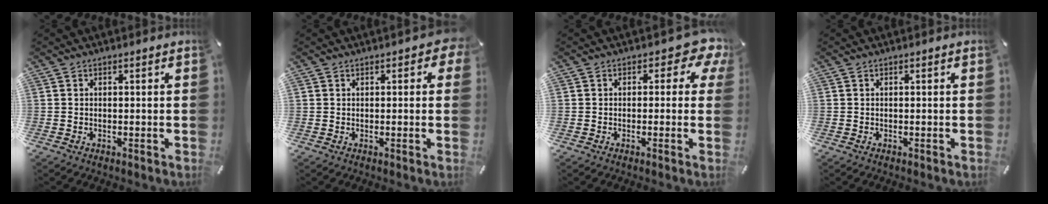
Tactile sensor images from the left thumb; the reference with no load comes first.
{"total": 2.3, "force": [0.9, 1.7, 1.3], "torque": [0.000, -0.001, 0.011]}
{"total": 6.4, "force": [2.3, 3.8, 4.6], "torque": [-0.052, -0.012, 0.035]}
{"total": 0.0}